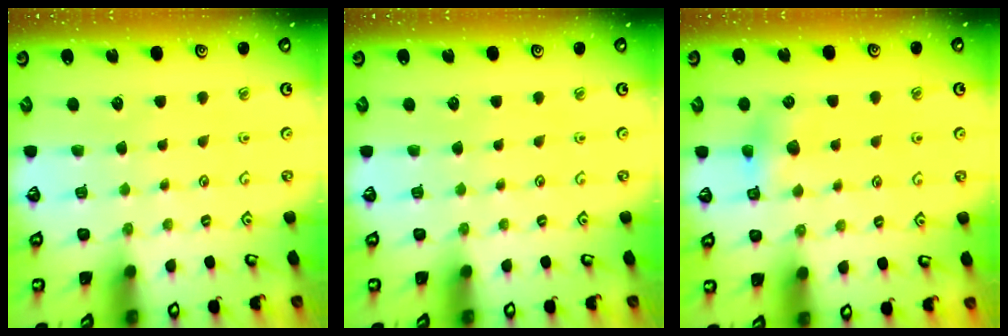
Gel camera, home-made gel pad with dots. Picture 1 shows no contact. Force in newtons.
{"total": 0.0}
{"total": 5.4, "press": 5.4, "slide": 0.6}